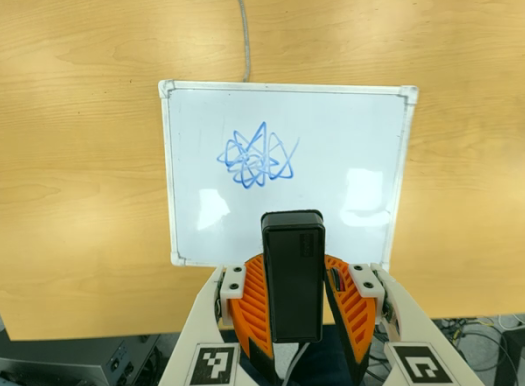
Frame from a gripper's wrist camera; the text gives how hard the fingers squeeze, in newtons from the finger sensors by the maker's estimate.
{"total": 5.9, "left": 5.6, "right": 6.3}